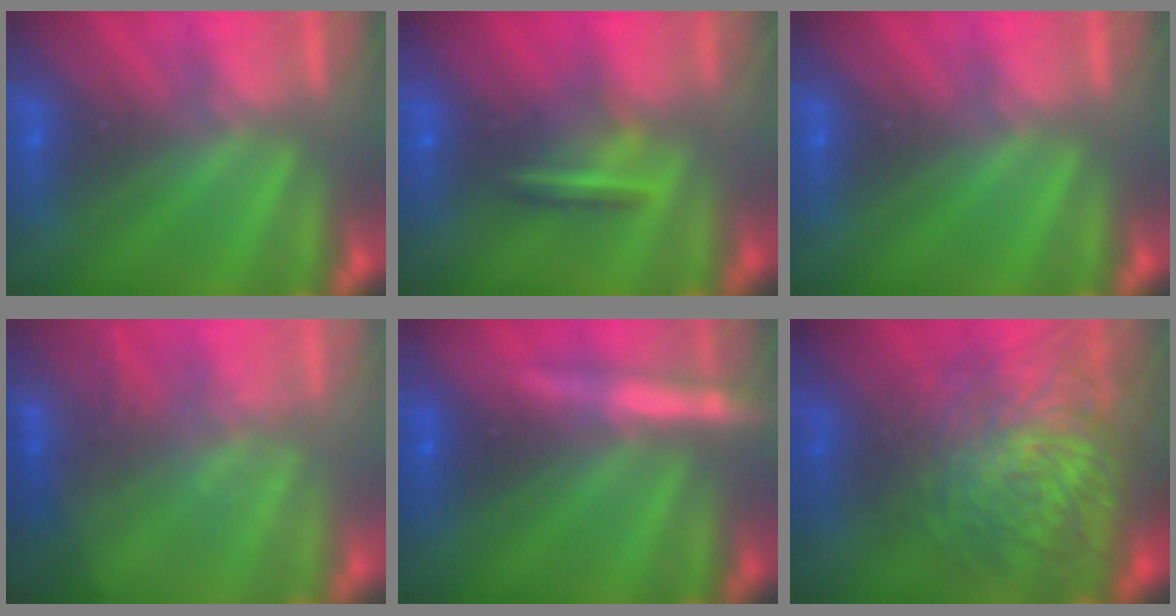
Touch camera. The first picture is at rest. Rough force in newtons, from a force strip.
{"total": 7.3}
{"total": 0.0}
{"total": 2.5}
{"total": 4.6}
{"total": 7.5}